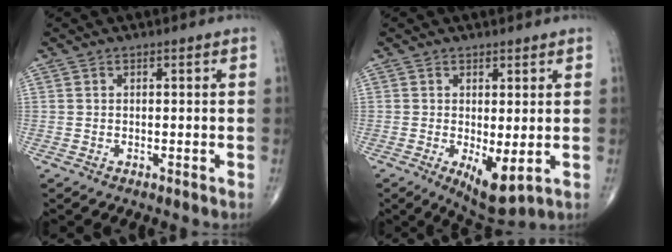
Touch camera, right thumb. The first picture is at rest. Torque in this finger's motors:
{"motor_torque": [2.12, 2.89, 0.84, 0.06, 0.18]}